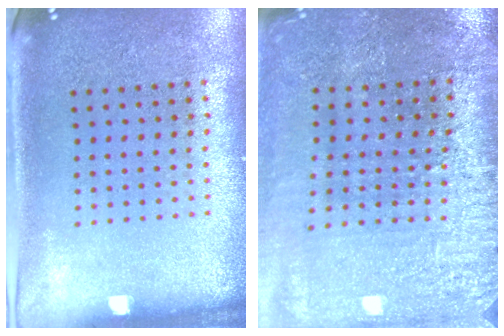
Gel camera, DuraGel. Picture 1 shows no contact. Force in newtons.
{"total": 3.2, "press": 3.2, "slide": 0.5}